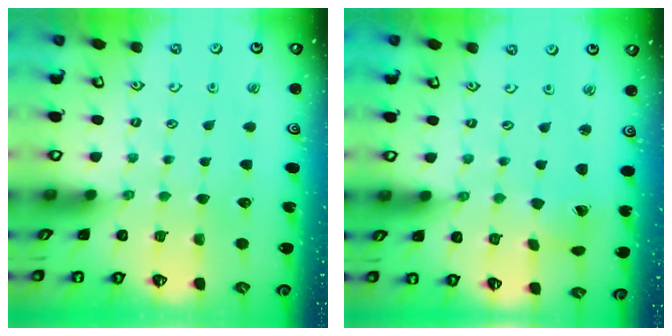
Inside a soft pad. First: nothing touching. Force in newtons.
{"total": 1.0, "press": 1.0, "slide": 0.1}